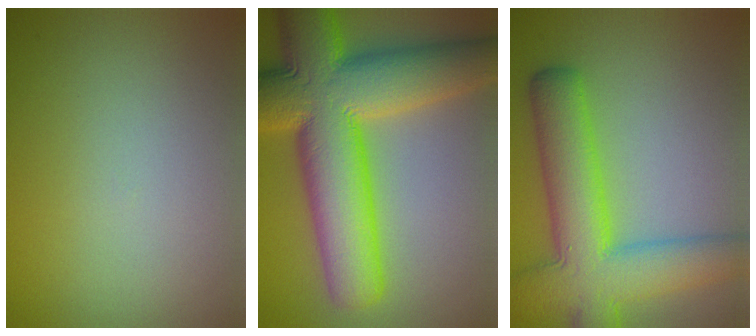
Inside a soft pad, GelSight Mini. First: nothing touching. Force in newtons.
{"total": 15.0, "press": 15.0, "slide": 0.4}
{"total": 9.7, "press": 9.7, "slide": 0.3}